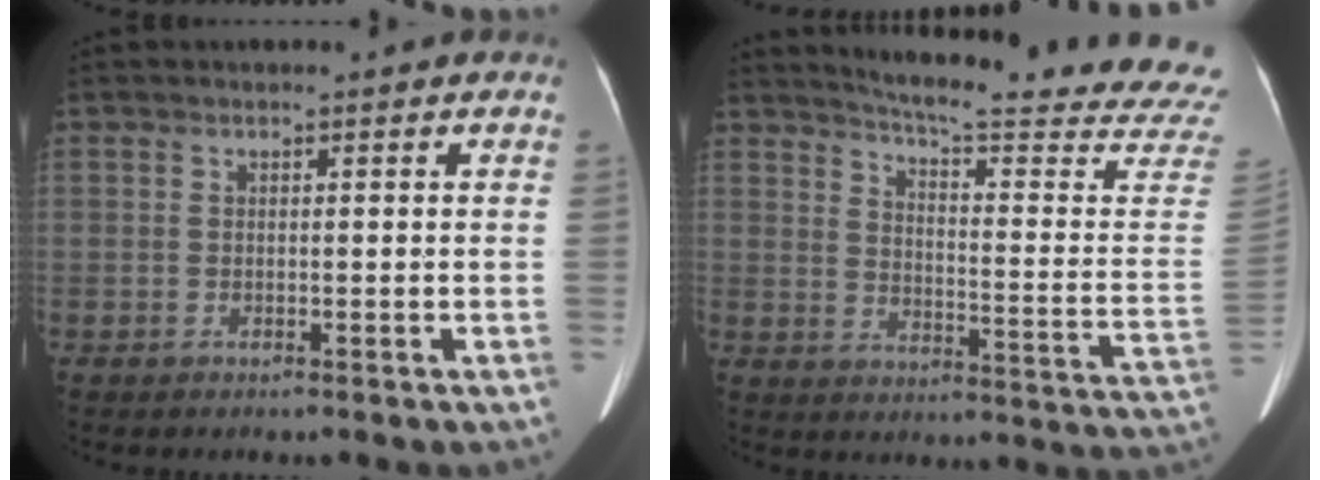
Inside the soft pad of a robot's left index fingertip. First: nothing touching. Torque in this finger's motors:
{"motor_torque": [0.49, -1.22, 0.05, 0.06]}